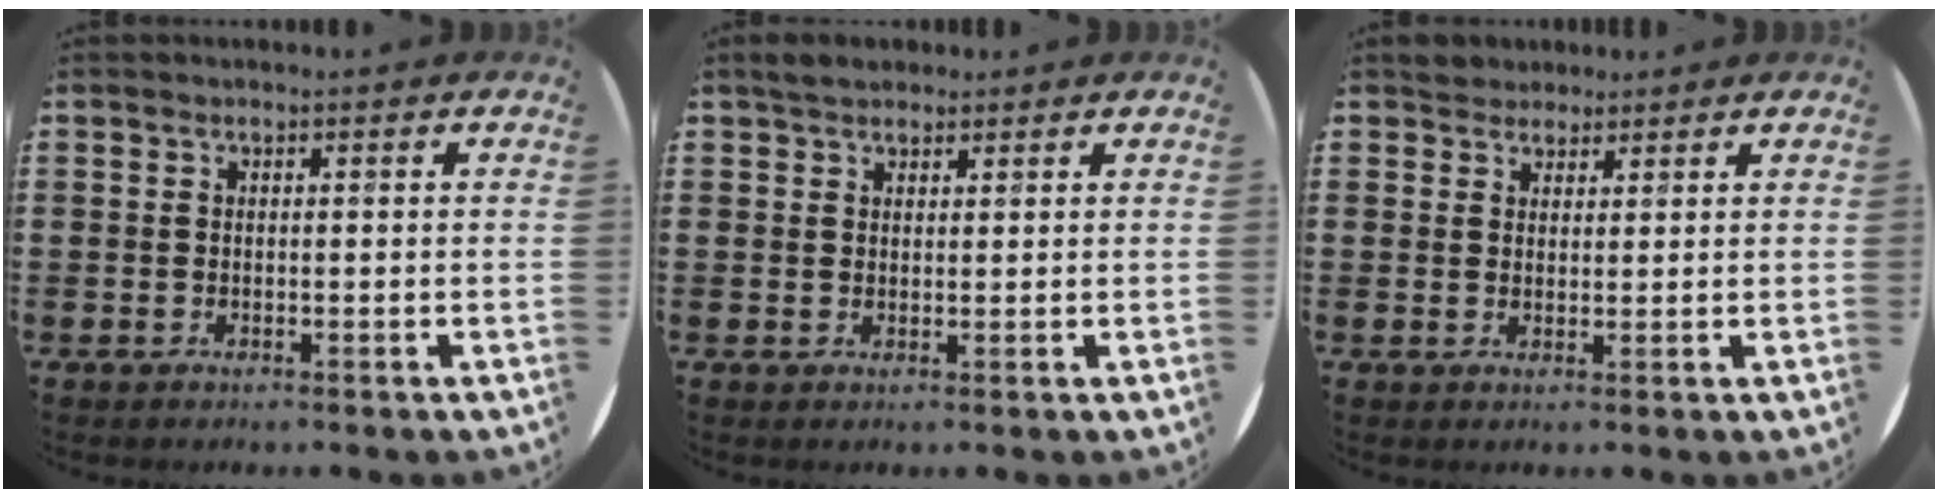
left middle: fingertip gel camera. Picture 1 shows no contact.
{"total": 2.2, "force": [2.0, 0.9, 0.4], "torque": [-0.004, 0.004, 0.038]}
{"total": 2.7, "force": [2.5, 1.0, -0.1], "torque": [0.004, -0.002, 0.047]}